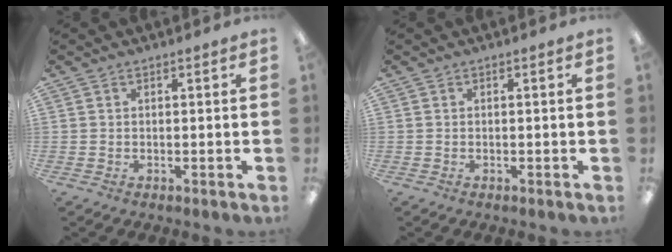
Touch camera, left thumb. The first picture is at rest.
{"total": 0.0}